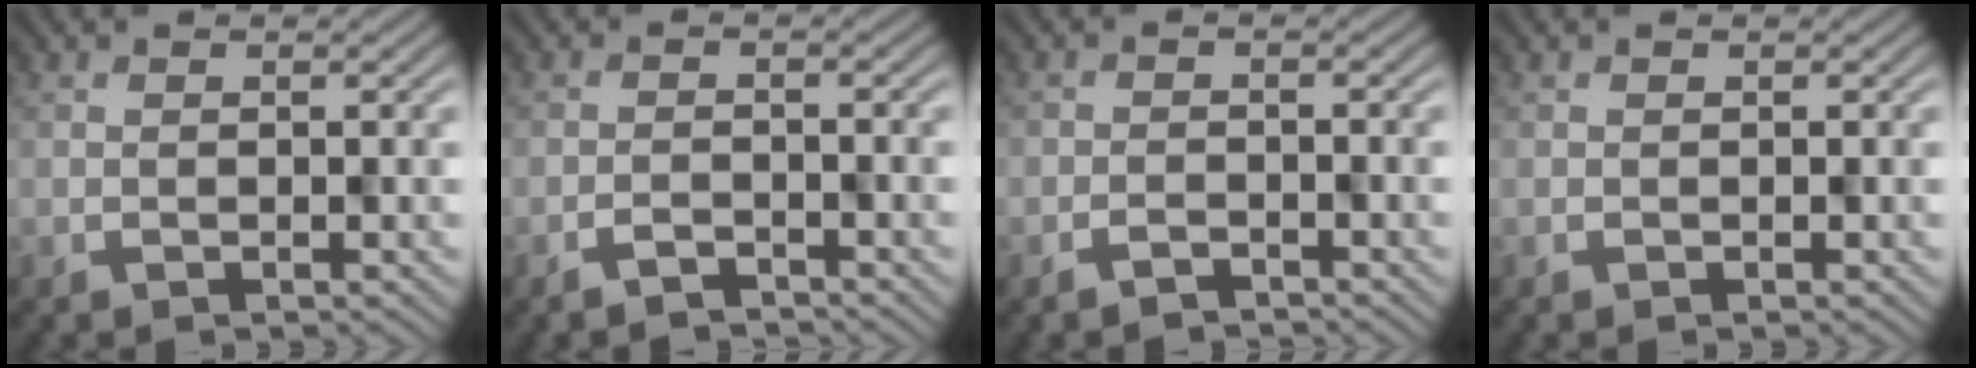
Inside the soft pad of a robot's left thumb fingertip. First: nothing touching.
{"total": 1.8, "force": [-1.7, 0.2, 0.5], "torque": [-0.008, 0.003, -0.034]}
{"total": 1.5, "force": [-1.4, 0.5, 0.3], "torque": [-0.002, 0.004, -0.027]}
{"total": 0.0}